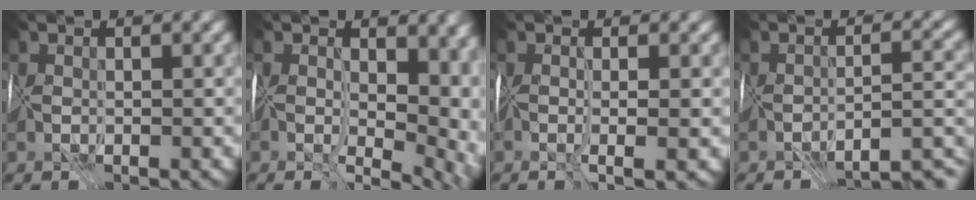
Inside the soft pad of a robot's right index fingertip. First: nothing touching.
{"total": 13.0, "force": [0.1, 7.6, 10.6], "torque": [-0.126, -0.010, 0.025]}
{"total": 2.5, "force": [-0.6, -0.1, 2.4], "torque": [-0.043, -0.012, -0.005]}
{"total": 7.6, "force": [-6.8, 1.1, 3.3], "torque": [-0.037, 0.004, -0.078]}